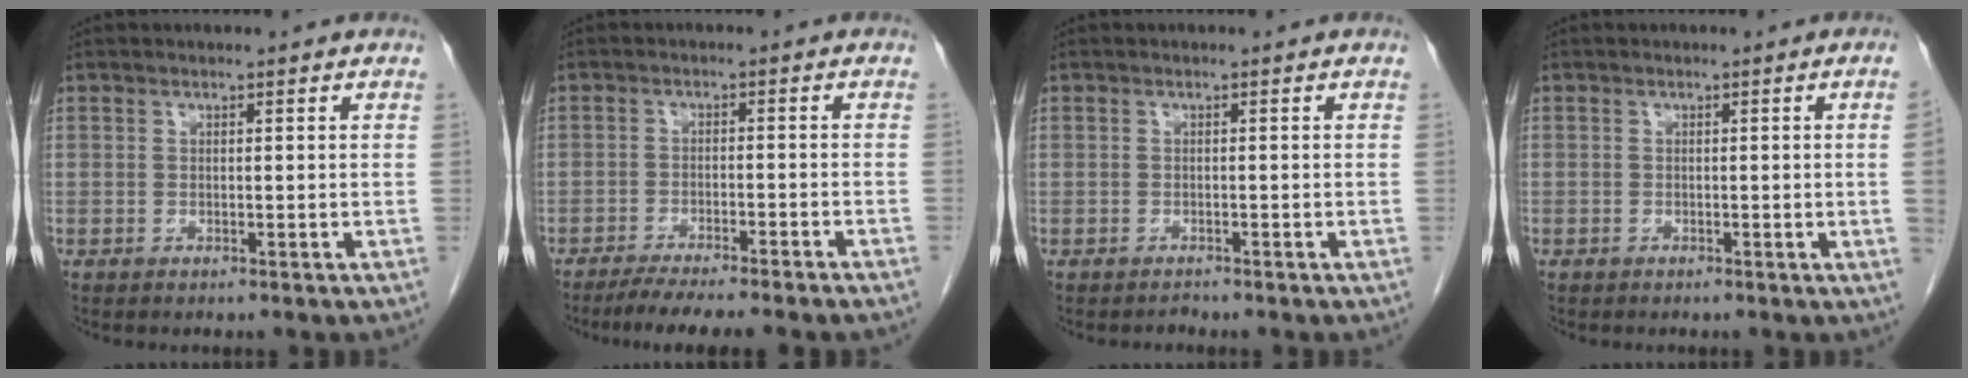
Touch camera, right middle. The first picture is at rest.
{"total": 8.8, "force": [-7.5, -0.5, 4.5], "torque": [-0.049, -0.017, -0.114]}
{"total": 0.6, "force": [-0.6, 0.1, -0.1], "torque": [0.000, -0.002, -0.010]}
{"total": 1.8, "force": [-0.2, -0.8, 1.6], "torque": [-0.016, -0.001, -0.004]}